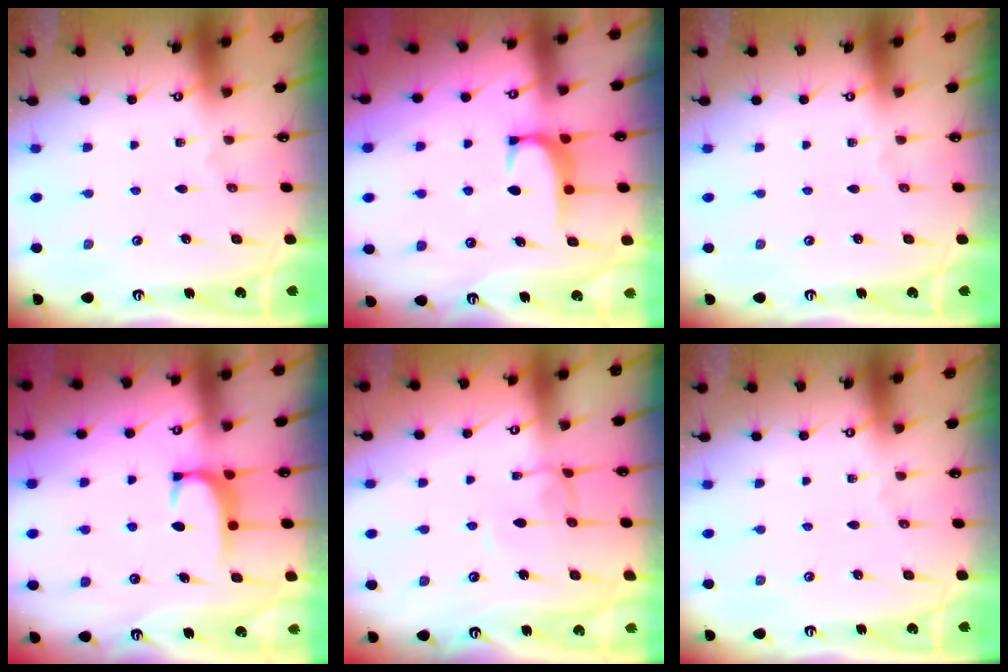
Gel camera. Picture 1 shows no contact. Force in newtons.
{"total": 1.9, "press": 1.9, "slide": 0.5}
{"total": 0.0}
{"total": 1.8, "press": 1.7, "slide": 0.5}
{"total": 1.4, "press": 1.4, "slide": 0.4}
{"total": 0.0}